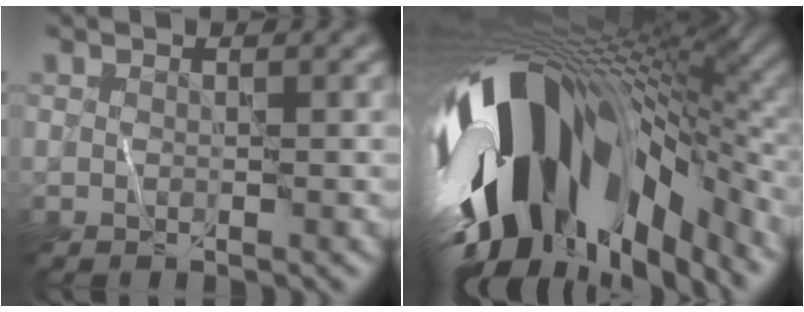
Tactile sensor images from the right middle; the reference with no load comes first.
{"total": 17.1, "force": [-3.9, 8.9, 14.1], "torque": [-0.246, -0.031, -0.051]}